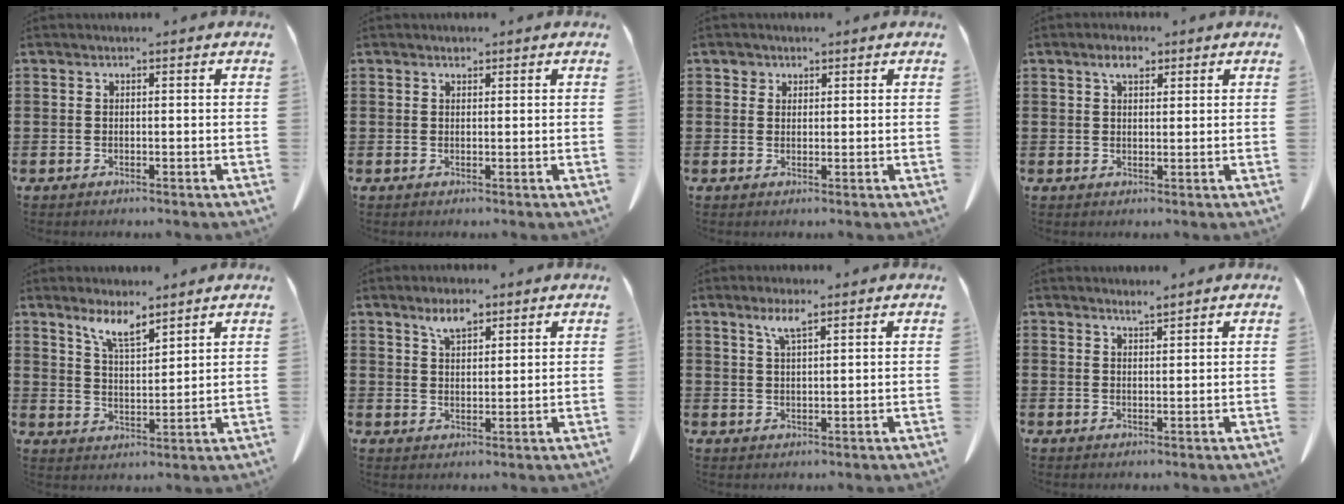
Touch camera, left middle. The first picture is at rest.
{"total": 0.8, "force": [0.8, 0.3, 0.2], "torque": [-0.005, -0.002, 0.016]}
{"total": 1.4, "force": [1.1, 0.9, 0.2], "torque": [-0.001, -0.003, 0.021]}
{"total": 3.1, "force": [2.0, 1.3, 2.0], "torque": [-0.036, 0.002, 0.034]}
{"total": 5.9, "force": [5.0, 0.9, 3.0], "torque": [-0.072, -0.013, 0.088]}
{"total": 4.2, "force": [3.0, 1.5, 2.5], "torque": [-0.048, 0.000, 0.053]}
{"total": 3.4, "force": [2.3, 0.4, 2.4], "torque": [-0.053, 0.002, 0.041]}
{"total": 1.9, "force": [1.8, 0.0, 0.6], "torque": [-0.015, -0.001, 0.035]}